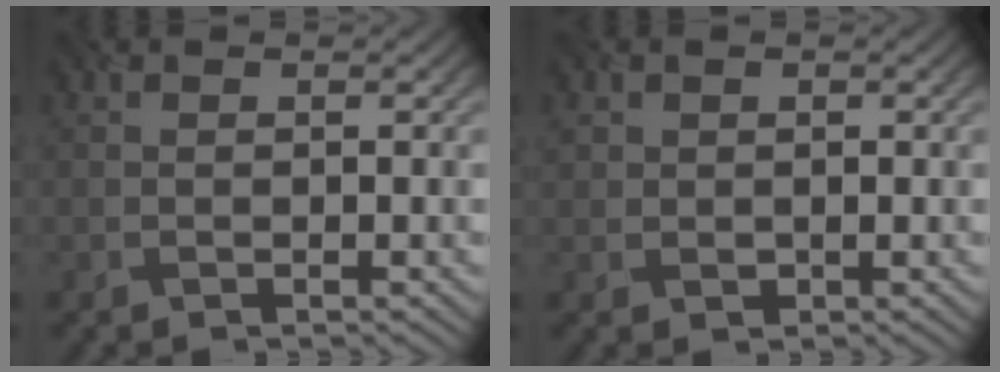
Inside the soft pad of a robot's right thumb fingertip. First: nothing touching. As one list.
[{"total": 1.5, "force": [0.2, 1.4, 0.4], "torque": [-0.010, -0.006, 0.006]}]